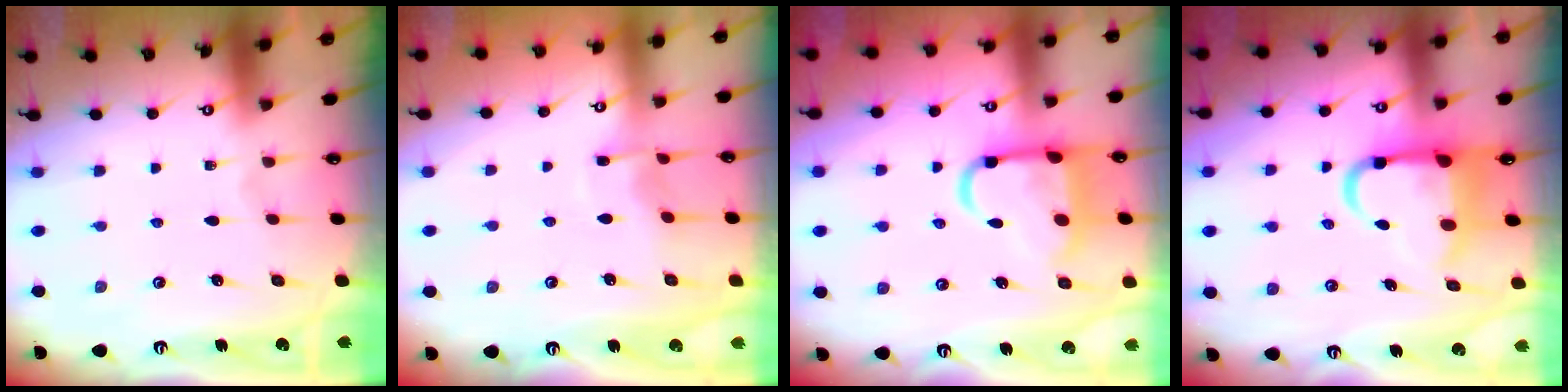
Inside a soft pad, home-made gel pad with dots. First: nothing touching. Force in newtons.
{"total": 5.8, "press": 5.8, "slide": 0.5}
{"total": 12.6, "press": 12.5, "slide": 1.5}
{"total": 9.8, "press": 9.5, "slide": 2.2}